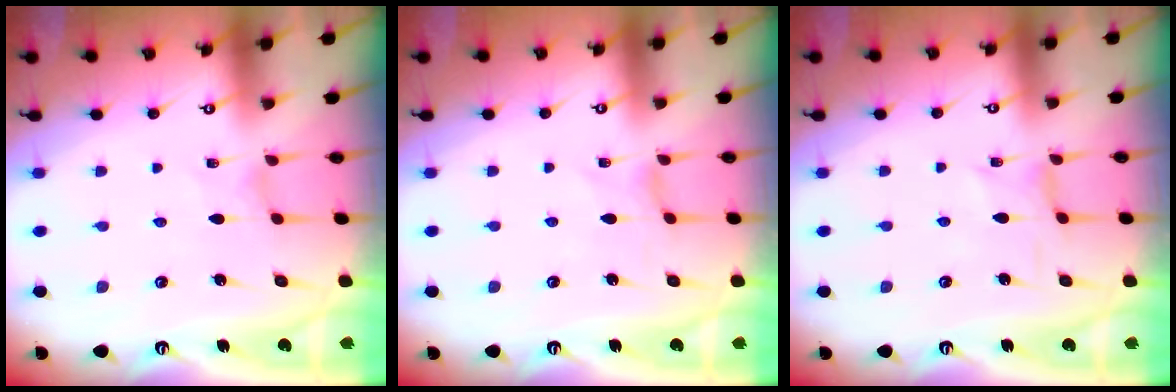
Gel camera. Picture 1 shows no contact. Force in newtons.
{"total": 0.0}
{"total": 0.0}